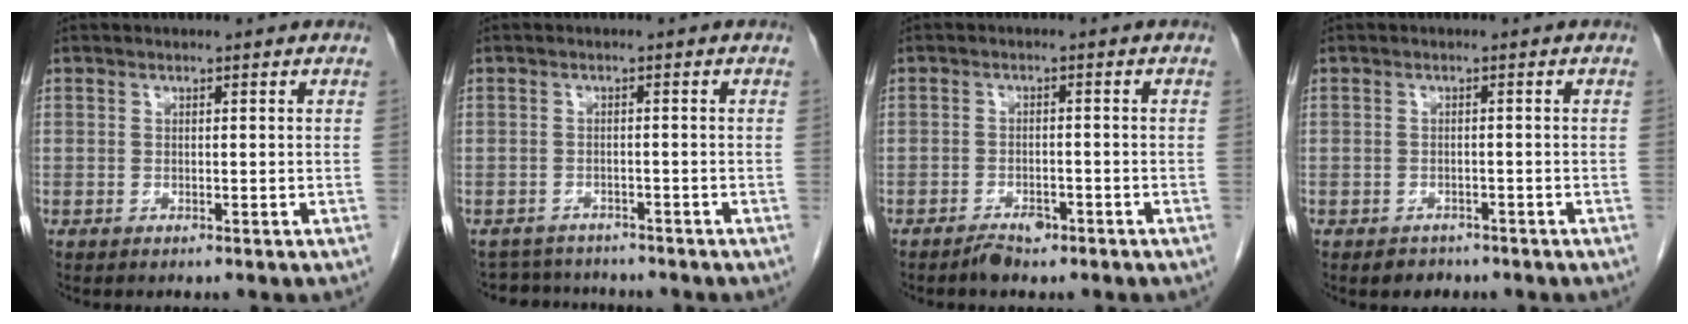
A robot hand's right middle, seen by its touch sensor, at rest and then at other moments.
{"total": 4.7, "force": [-4.5, 1.4, -0.2], "torque": [0.004, 0.006, -0.067]}
{"total": 2.9, "force": [-2.1, 1.3, 1.4], "torque": [-0.024, 0.002, -0.028]}
{"total": 2.1, "force": [-1.5, 1.4, 0.3], "torque": [-0.008, 0.004, -0.019]}